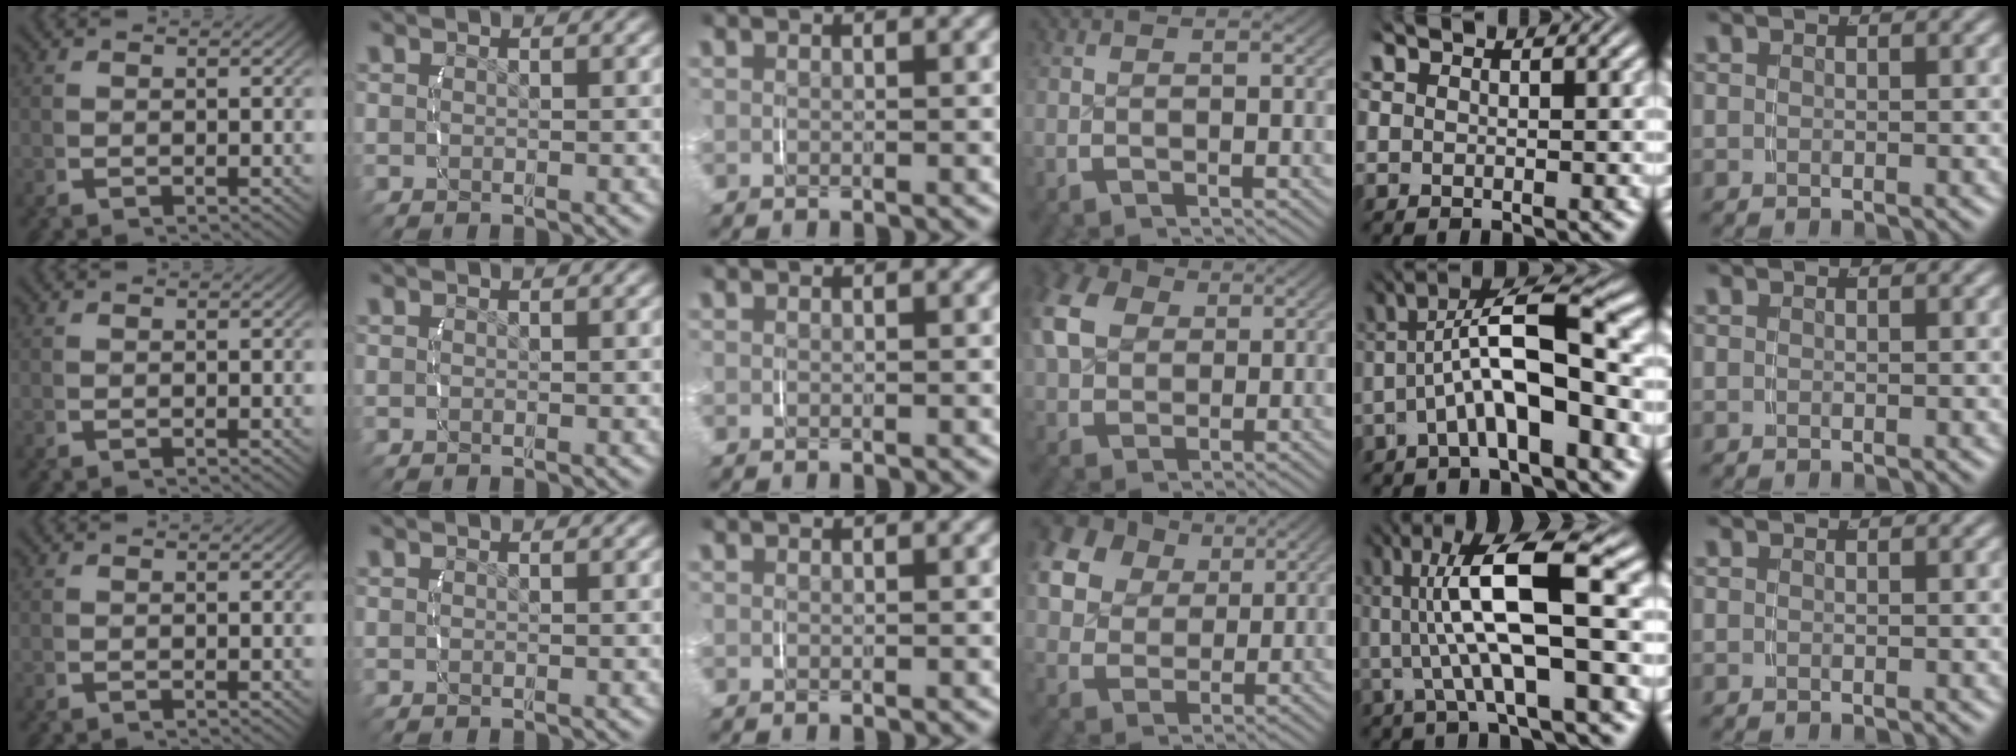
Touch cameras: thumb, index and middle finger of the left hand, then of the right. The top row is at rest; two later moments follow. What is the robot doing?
{"motion": "grasp_and_lifting", "object": "velcro strap"}